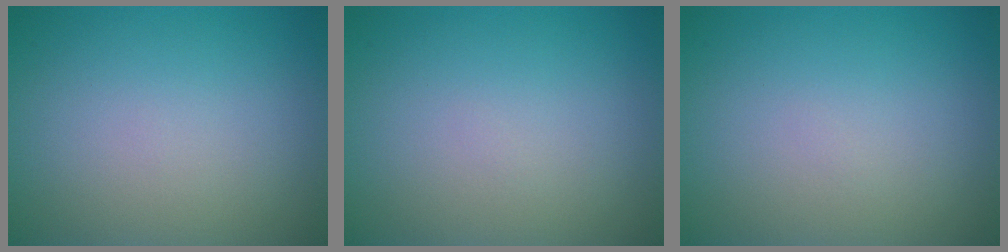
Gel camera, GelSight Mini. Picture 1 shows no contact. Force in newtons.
{"total": 0.0}
{"total": 0.0}